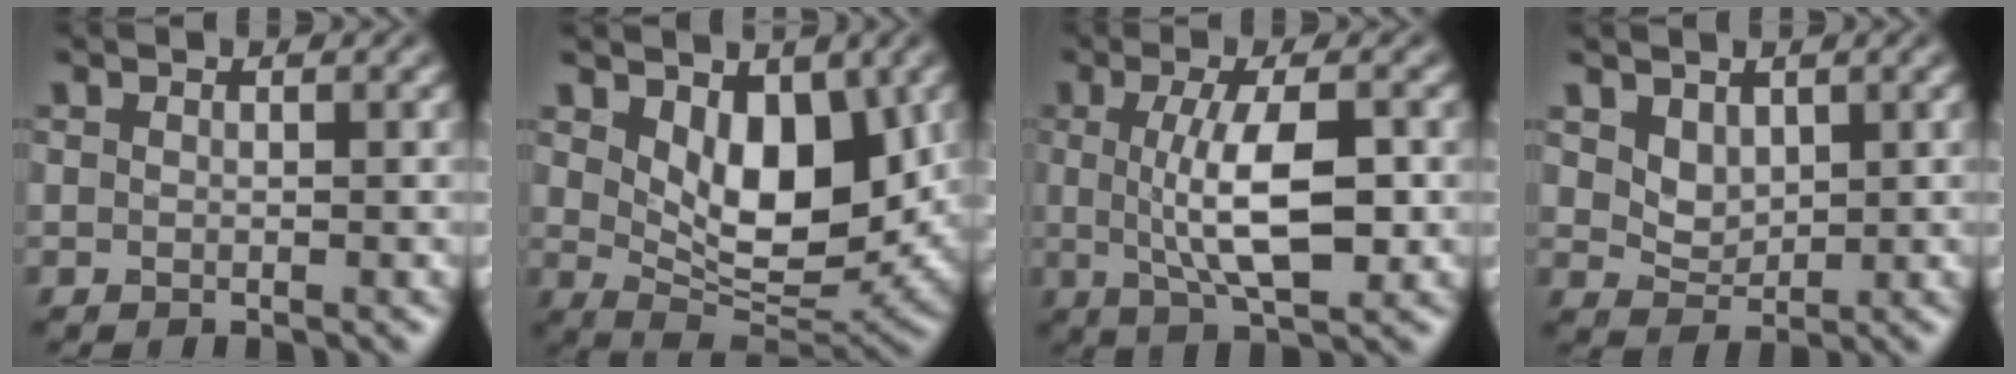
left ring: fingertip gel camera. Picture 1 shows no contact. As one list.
[{"total": 7.5, "force": [2.1, 4.1, 5.9], "torque": [-0.099, -0.021, 0.038]}, {"total": 6.7, "force": [0.0, 2.1, 6.4], "torque": [-0.117, -0.003, 0.001]}, {"total": 2.1, "force": [1.2, 1.4, 1.0], "torque": [-0.023, -0.009, 0.026]}]